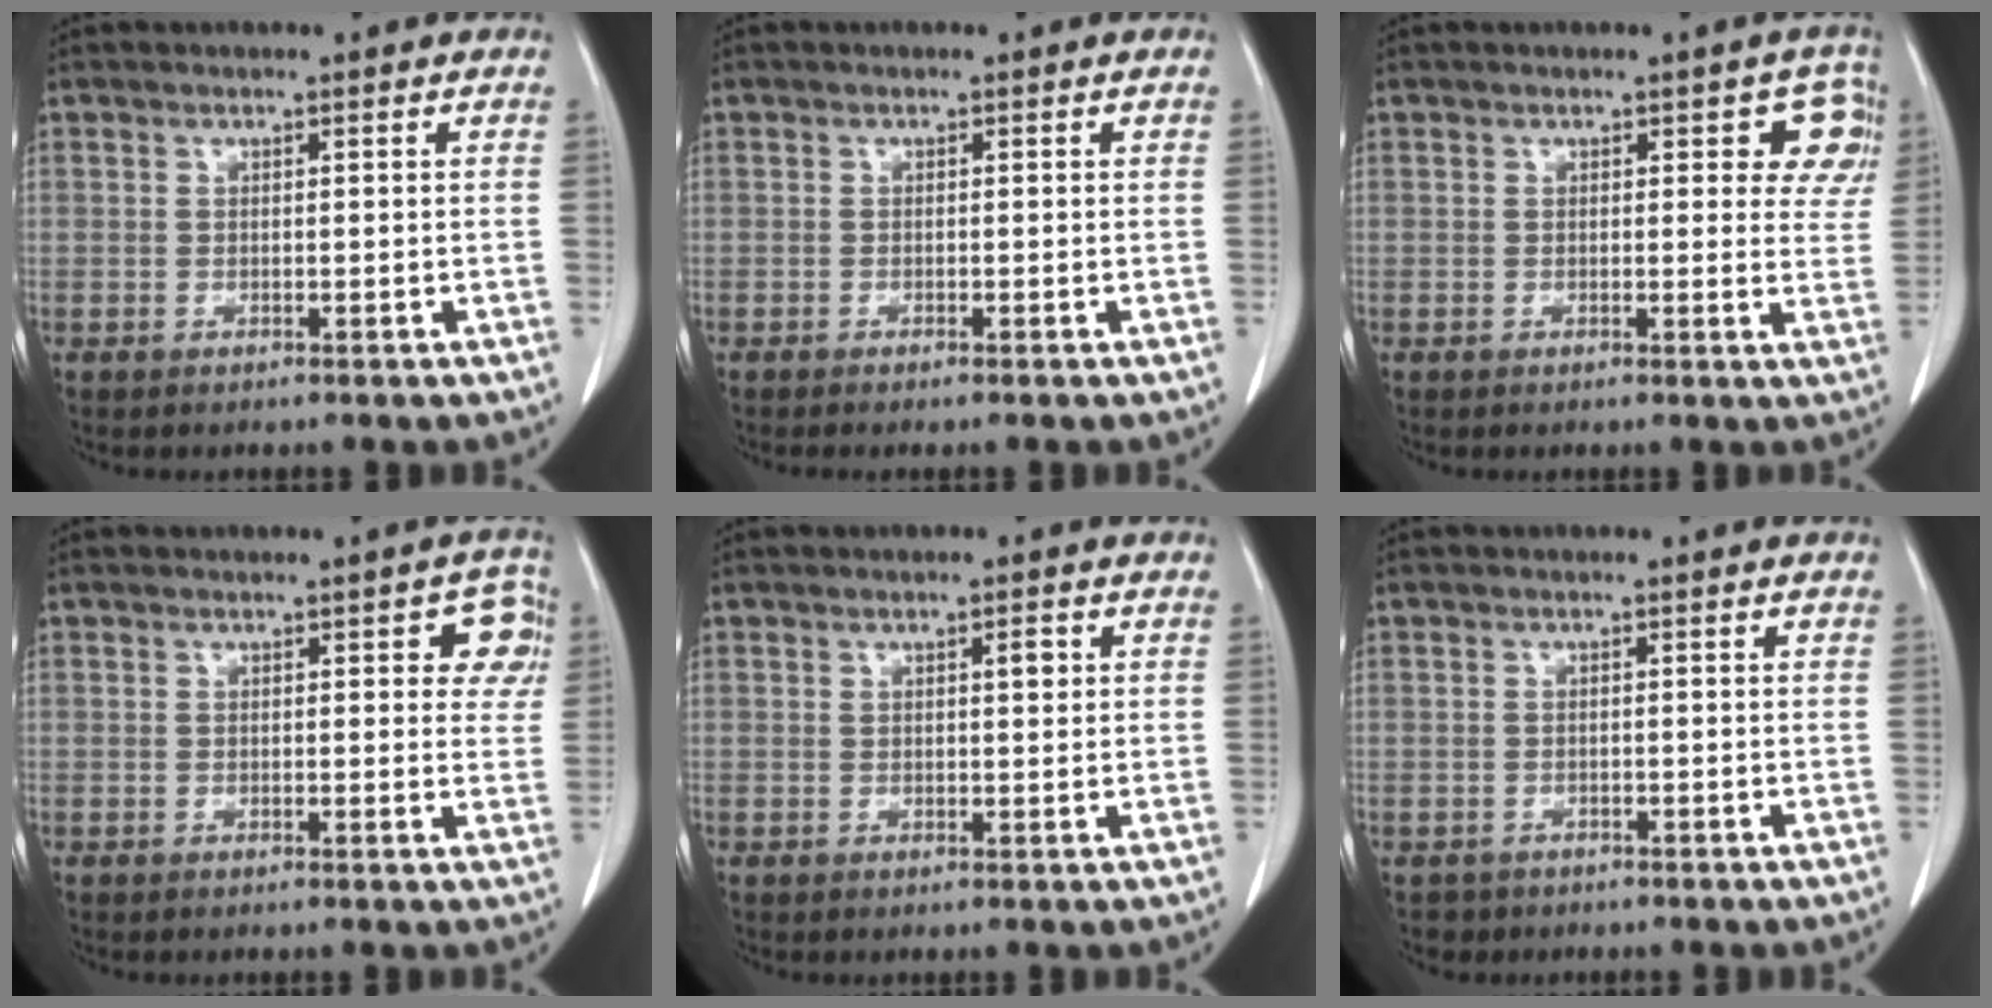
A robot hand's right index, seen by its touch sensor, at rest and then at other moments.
{"total": 0.7, "force": [-0.6, -0.1, 0.5], "torque": [-0.010, -0.001, -0.011]}
{"total": 5.2, "force": [2.2, 2.7, 3.9], "torque": [-0.013, 0.002, 0.016]}
{"total": 4.8, "force": [1.6, 2.0, 4.1], "torque": [-0.025, 0.008, 0.009]}
{"total": 1.9, "force": [0.7, 0.5, 1.7], "torque": [-0.024, 0.000, 0.011]}
{"total": 1.6, "force": [-1.2, 1.1, -0.1], "torque": [-0.007, 0.003, -0.019]}